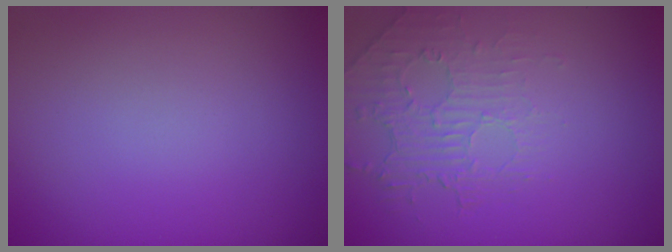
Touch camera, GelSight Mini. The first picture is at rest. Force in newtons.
{"total": 2.0, "press": 0.9, "slide": 1.8}